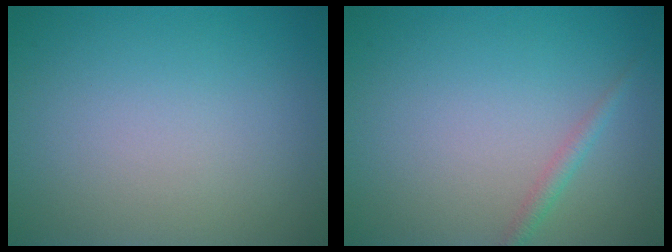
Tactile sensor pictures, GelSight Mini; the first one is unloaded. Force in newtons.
{"total": 1.2, "press": 1.2, "slide": 0.0}